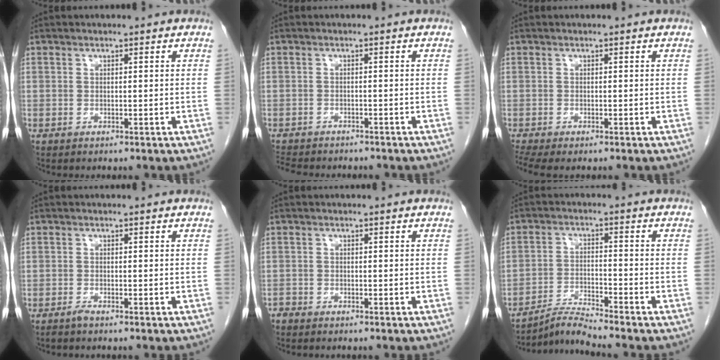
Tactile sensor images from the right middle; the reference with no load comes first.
{"total": 7.9, "force": [-6.8, 2.5, 2.9], "torque": [-0.057, -0.004, -0.092]}
{"total": 3.1, "force": [-2.5, 0.4, 1.8], "torque": [-0.039, -0.012, -0.043]}
{"total": 0.8, "force": [-0.7, -0.1, 0.4], "torque": [-0.009, -0.001, -0.014]}
{"total": 1.0, "force": [-1.0, 0.3, 0.0], "torque": [-0.004, -0.001, -0.020]}
{"total": 3.7, "force": [-3.2, -1.6, 0.8], "torque": [-0.024, -0.021, -0.065]}